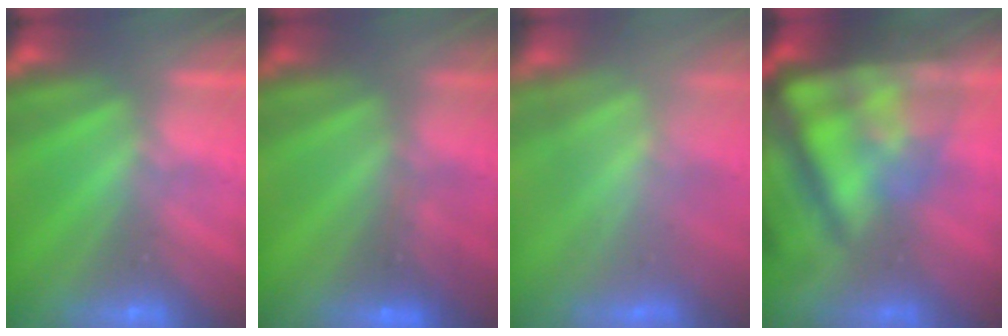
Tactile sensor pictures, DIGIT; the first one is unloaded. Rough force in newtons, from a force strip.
{"total": 3.9}
{"total": 4.4}
{"total": 8.4}